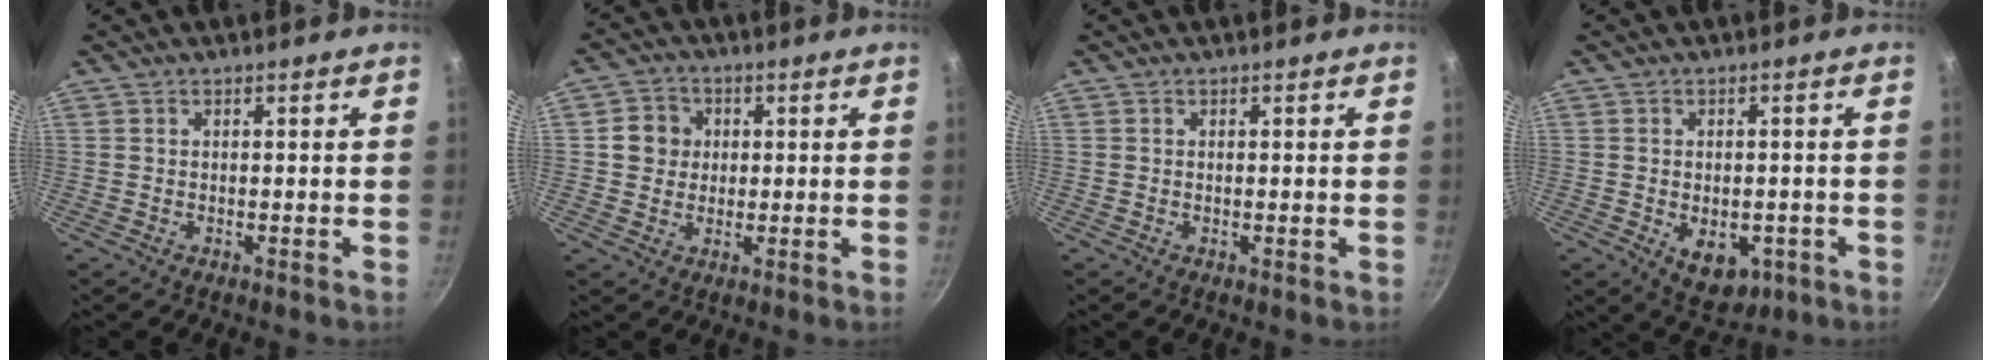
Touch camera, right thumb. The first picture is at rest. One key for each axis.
{"total": 5.7, "fx": 0.9, "fy": 5.3, "fz": 2.0, "tx": -0.003, "ty": 0.006, "tz": 0.004}
{"total": 0.6, "fx": 0.0, "fy": 0.1, "fz": 0.6, "tx": -0.008, "ty": -0.001, "tz": -0.001}
{"total": 7.8, "fx": -2.2, "fy": 5.1, "fz": 5.4, "tx": -0.053, "ty": 0.001, "tz": -0.017}